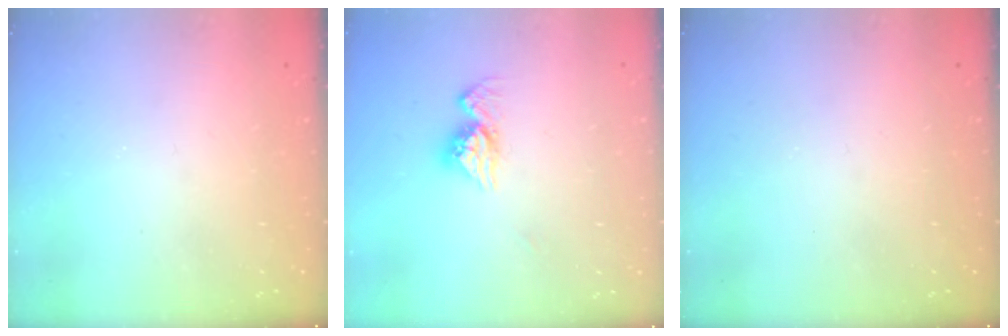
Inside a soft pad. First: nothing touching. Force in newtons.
{"total": 11.1, "press": 11.0, "slide": 0.9}
{"total": 0.0}